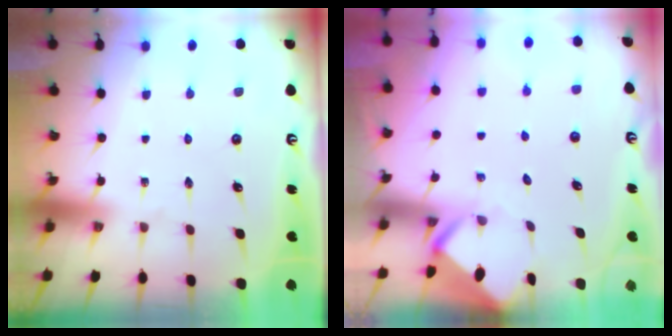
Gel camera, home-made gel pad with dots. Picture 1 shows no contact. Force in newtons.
{"total": 3.5, "press": 3.5, "slide": 0.1}